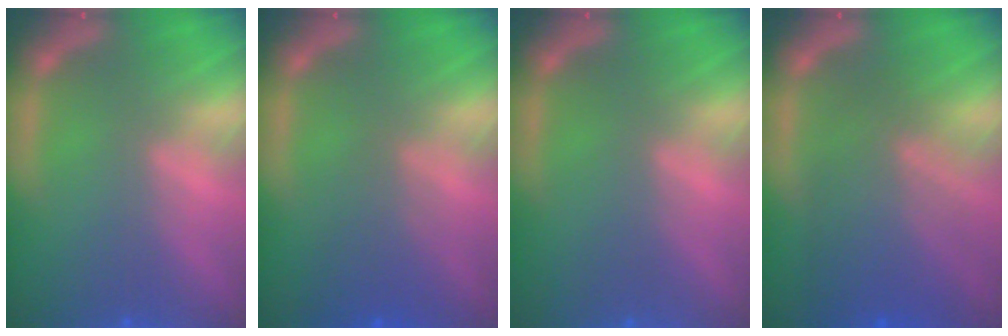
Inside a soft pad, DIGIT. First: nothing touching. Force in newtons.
{"total": 2.9}
{"total": 0.0}
{"total": 7.5}